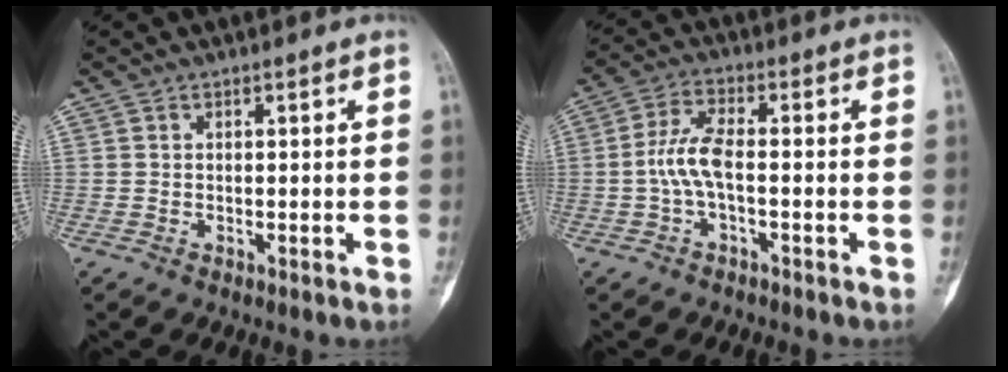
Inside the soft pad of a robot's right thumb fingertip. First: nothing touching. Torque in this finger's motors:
{"motor_torque": [0.01, 0.00, 0.23, -0.23, 0.04]}